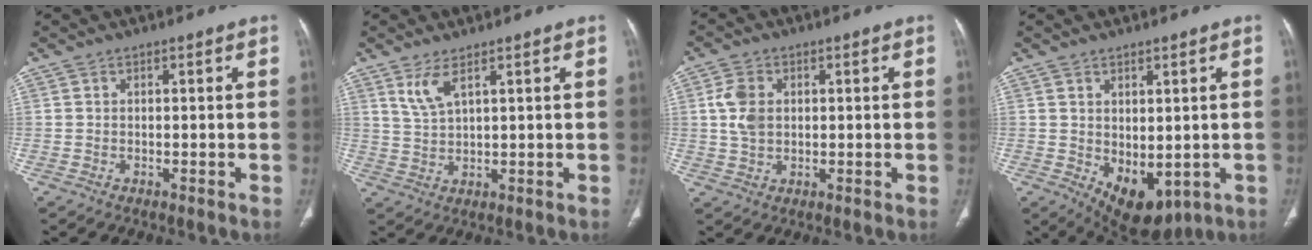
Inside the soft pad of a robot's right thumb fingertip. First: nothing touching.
{"total": 4.0, "force": [2.5, 1.0, 3.0], "torque": [-0.067, -0.015, 0.060]}
{"total": 5.5, "force": [0.9, 3.9, 3.8], "torque": [-0.073, 0.000, 0.018]}
{"total": 9.5, "force": [-1.6, 5.5, 7.5], "torque": [-0.086, -0.005, 0.006]}